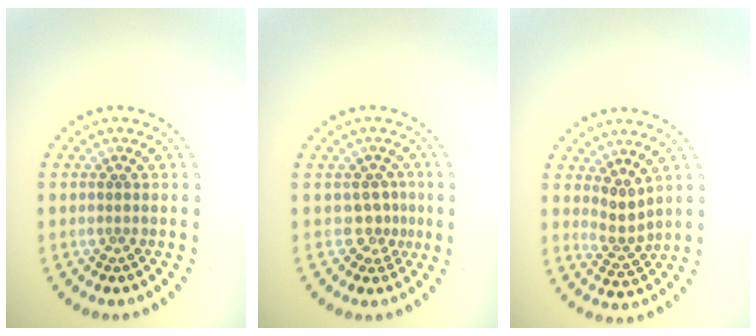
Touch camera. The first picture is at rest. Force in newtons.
{"total": 2.1, "press": 1.5, "slide": 1.5}
{"total": 2.1, "press": 1.6, "slide": 1.4}